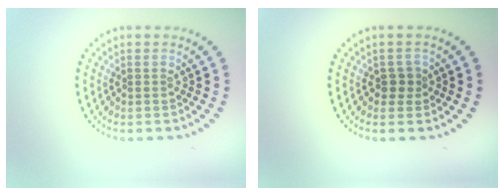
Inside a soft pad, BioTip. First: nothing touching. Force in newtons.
{"total": 1.3, "press": 1.1, "slide": 0.6}